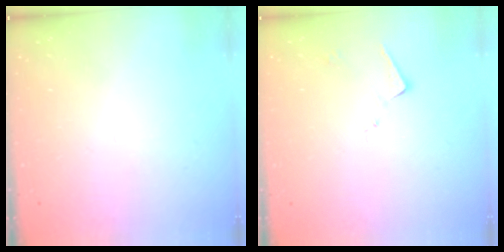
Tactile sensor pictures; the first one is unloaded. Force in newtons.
{"total": 7.4, "press": 7.4, "slide": 0.3}